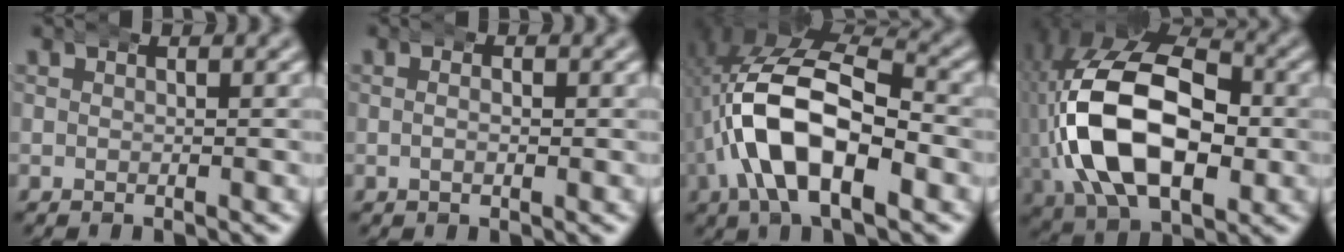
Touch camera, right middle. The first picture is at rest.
{"total": 1.2, "force": [-0.3, 0.5, 1.1], "torque": [-0.008, 0.003, -0.009]}
{"total": 12.5, "force": [0.2, 7.2, 10.2], "torque": [-0.194, -0.002, -0.003]}
{"total": 16.3, "force": [0.3, 10.4, 12.5], "torque": [-0.255, -0.018, 0.010]}